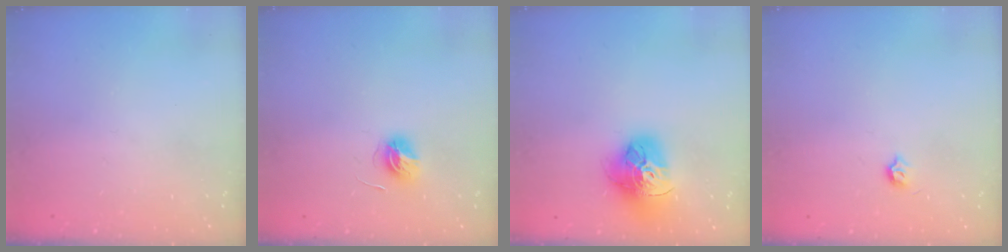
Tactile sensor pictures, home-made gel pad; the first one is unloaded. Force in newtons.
{"total": 5.6, "press": 5.6, "slide": 0.6}
{"total": 18.0, "press": 17.9, "slide": 1.8}
{"total": 3.7, "press": 3.6, "slide": 0.6}